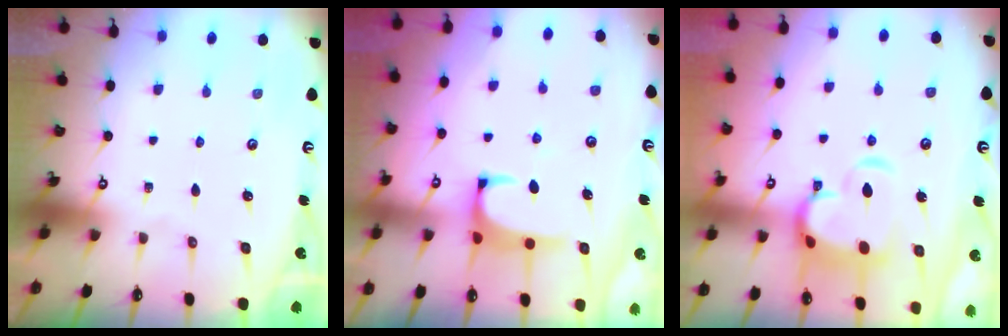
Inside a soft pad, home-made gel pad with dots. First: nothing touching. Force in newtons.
{"total": 0.9, "press": 0.7, "slide": 0.6}
{"total": 6.7, "press": 6.5, "slide": 1.5}